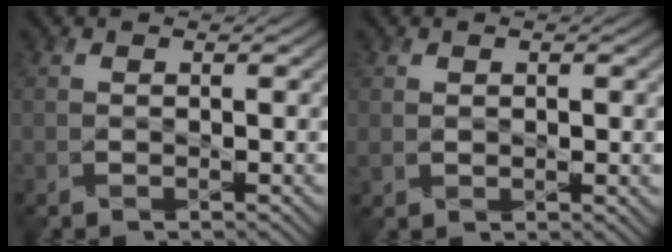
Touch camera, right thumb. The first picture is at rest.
{"total": 1.5, "force": [0.4, 0.9, 1.1], "torque": [-0.024, -0.003, 0.014]}